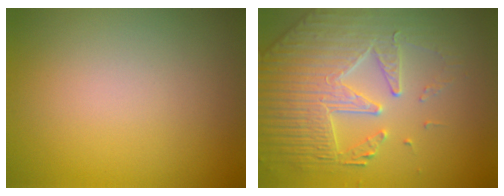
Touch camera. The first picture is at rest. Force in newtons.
{"total": 5.9, "press": 5.2, "slide": 2.8}